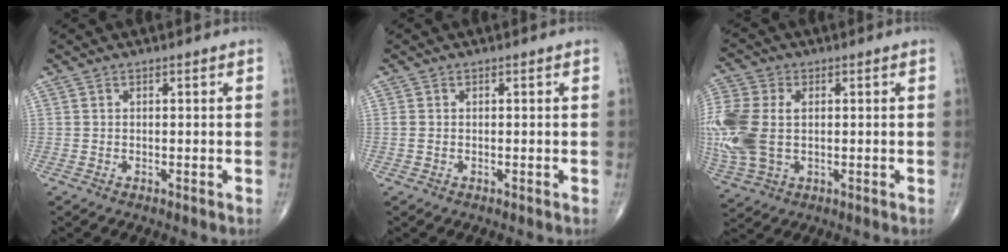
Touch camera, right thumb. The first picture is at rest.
{"total": 0.9, "force": [-0.1, 0.7, 0.6], "torque": [-0.019, 0.003, 0.001]}
{"total": 14.7, "force": [0.4, 9.6, 11.1], "torque": [-0.300, 0.002, 0.016]}